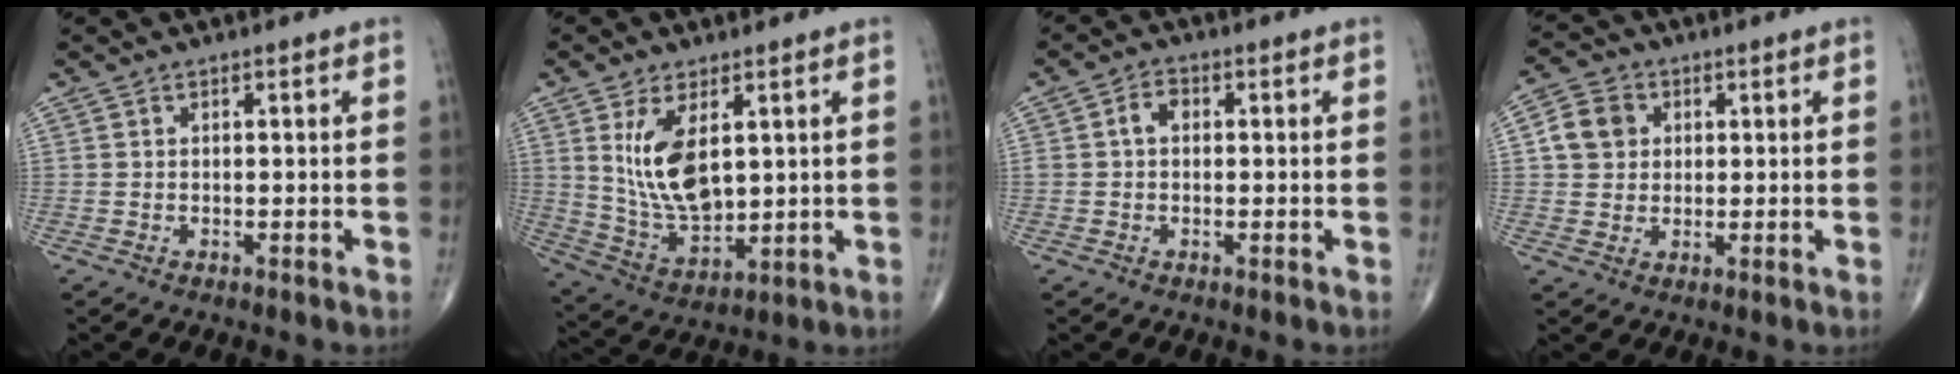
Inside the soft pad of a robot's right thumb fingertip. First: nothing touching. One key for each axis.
{"total": 12.1, "fx": 3.4, "fy": 6.2, "fz": 9.9, "tx": -0.172, "ty": -0.023, "tz": 0.079}
{"total": 3.0, "fx": 0.3, "fy": 2.1, "fz": 2.0, "tx": -0.033, "ty": 0.012, "tz": 0.002}
{"total": 6.4, "fx": 1.3, "fy": 5.6, "fz": 2.8, "tx": -0.035, "ty": 0.003, "tz": 0.017}